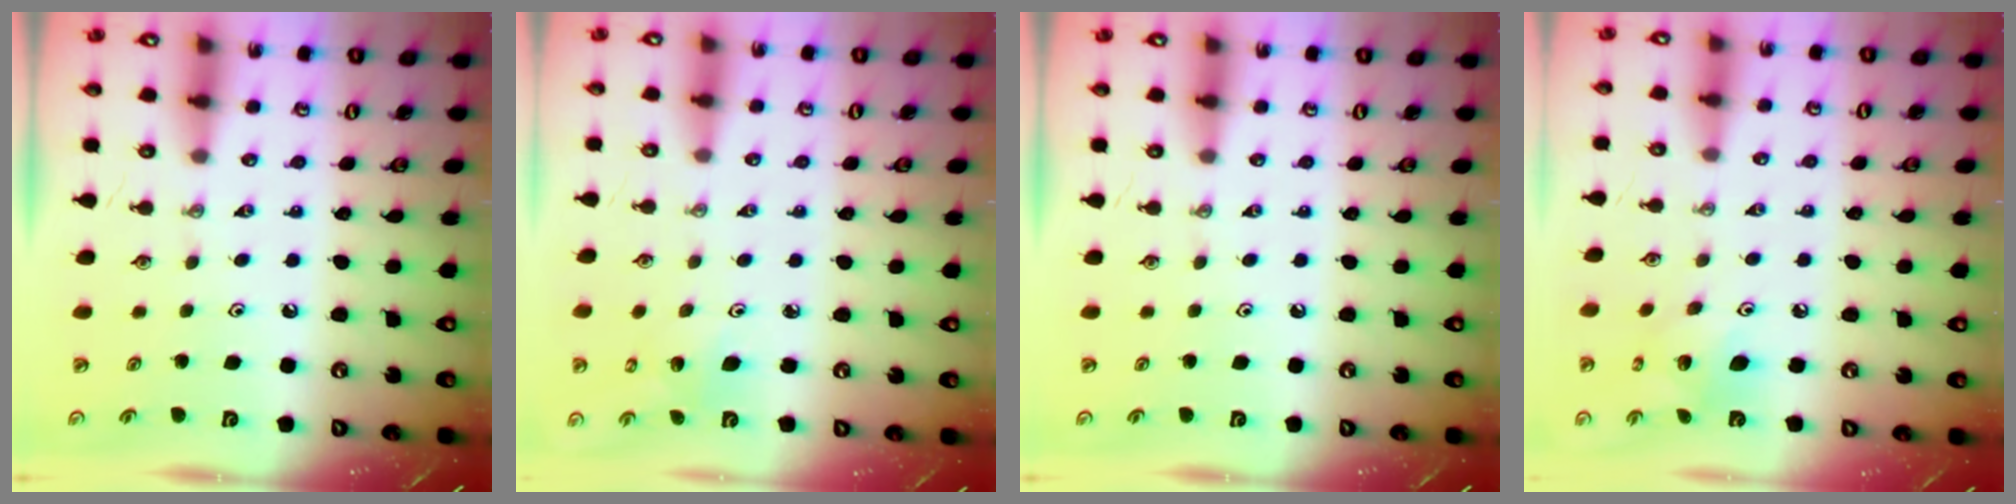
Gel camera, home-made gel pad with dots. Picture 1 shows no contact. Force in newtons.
{"total": 4.7, "press": 4.7, "slide": 0.5}
{"total": 0.0}
{"total": 8.6, "press": 8.5, "slide": 0.6}